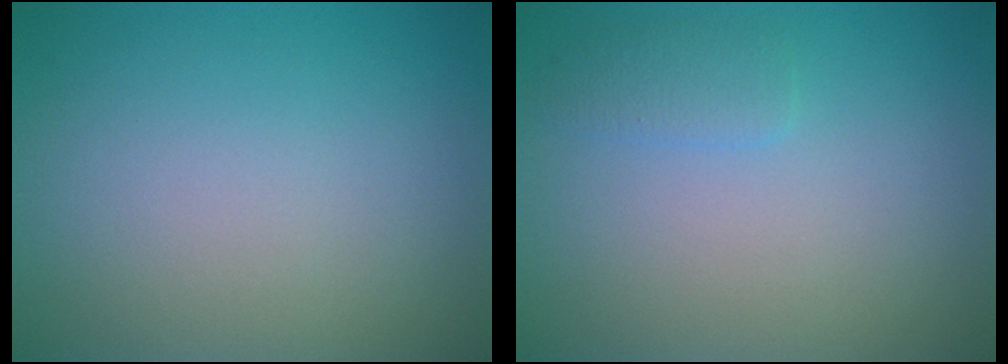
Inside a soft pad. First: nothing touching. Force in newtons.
{"total": 1.3, "press": 1.3, "slide": 0.1}